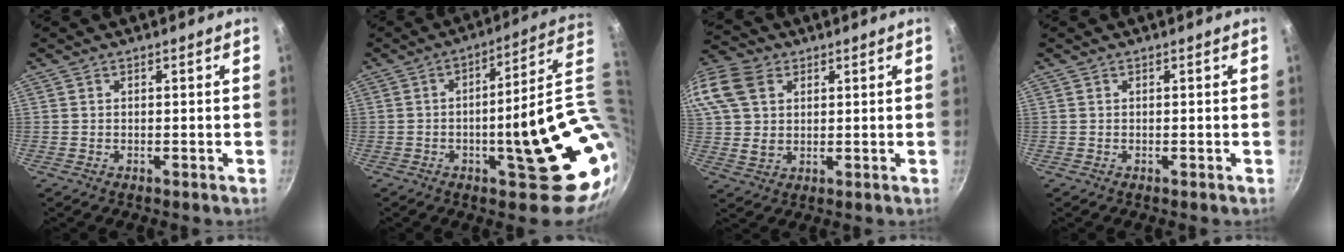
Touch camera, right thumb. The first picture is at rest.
{"total": 23.4, "force": [-1.2, 5.5, 22.7], "torque": [-0.254, -0.006, -0.005]}
{"total": 17.9, "force": [6.7, 13.0, 10.2], "torque": [-0.237, 0.021, 0.125]}
{"total": 0.0}